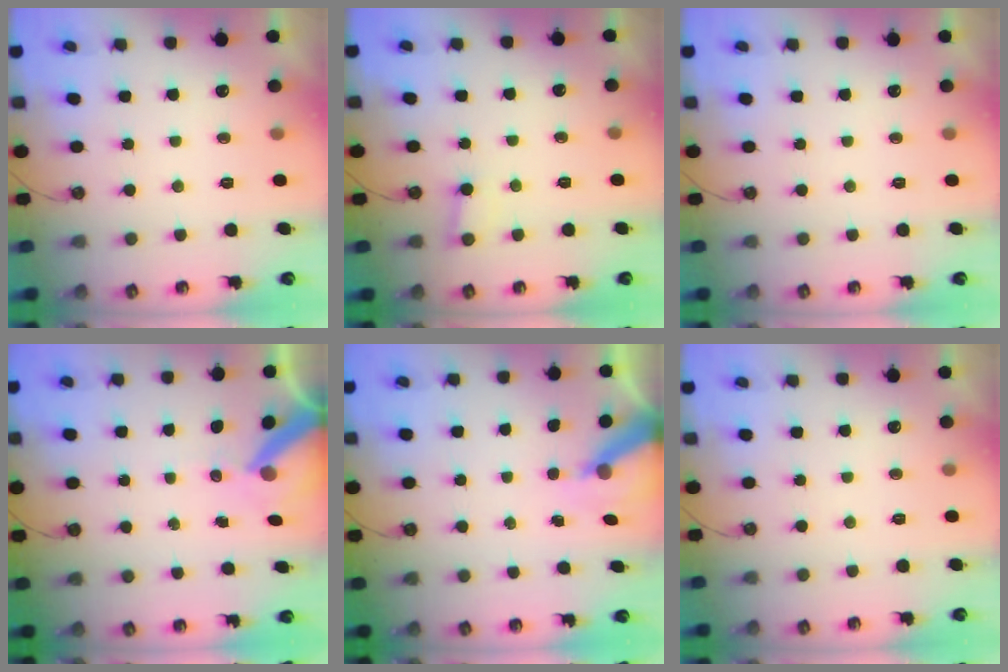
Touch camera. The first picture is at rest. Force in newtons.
{"total": 3.6, "press": 3.6, "slide": 0.3}
{"total": 0.0}
{"total": 8.6, "press": 8.5, "slide": 1.3}
{"total": 6.5, "press": 6.4, "slide": 0.7}
{"total": 0.0}